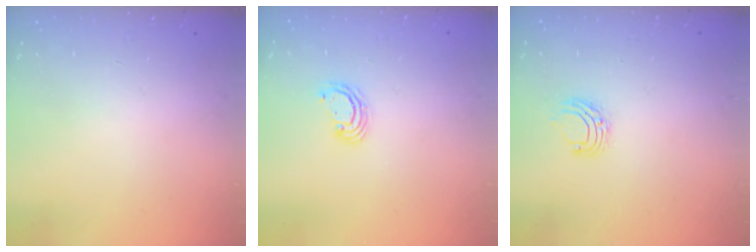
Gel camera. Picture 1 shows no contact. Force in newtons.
{"total": 3.8, "press": 3.8, "slide": 0.2}
{"total": 5.5, "press": 5.4, "slide": 0.6}